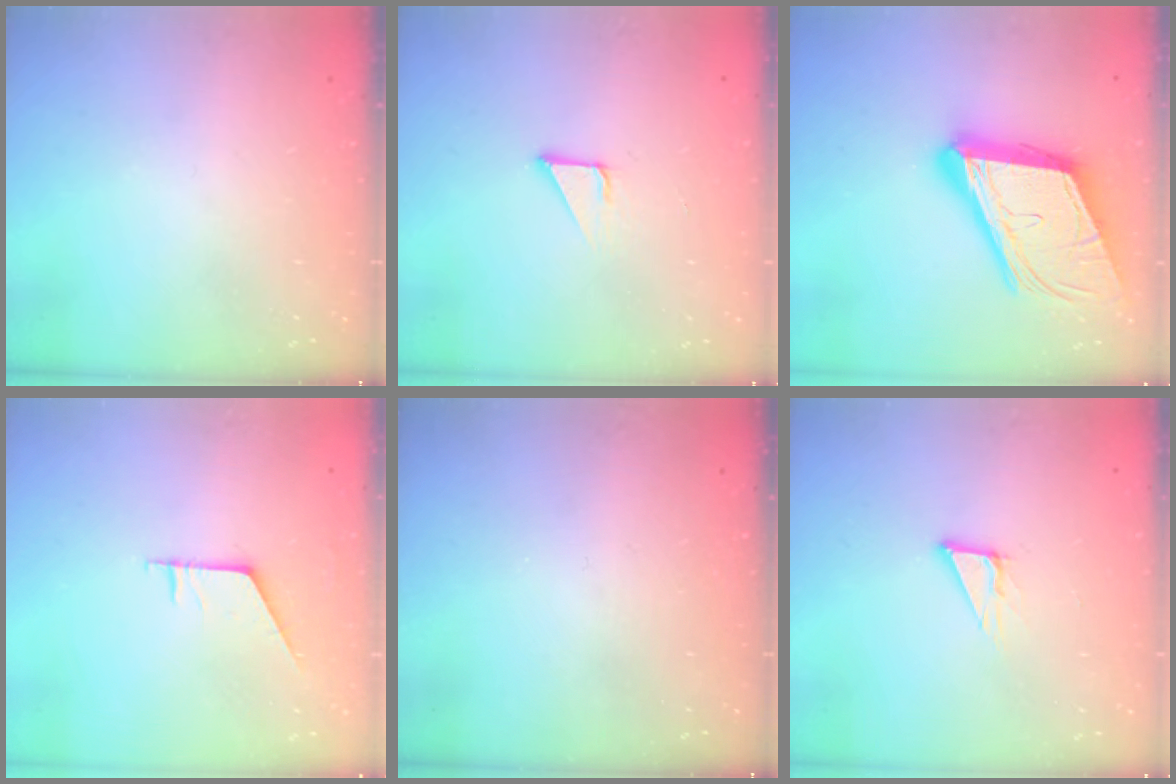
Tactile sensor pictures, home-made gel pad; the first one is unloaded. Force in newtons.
{"total": 2.1, "press": 2.1, "slide": 0.0}
{"total": 24.2, "press": 23.8, "slide": 4.4}
{"total": 4.4, "press": 4.4, "slide": 0.5}
{"total": 0.0}
{"total": 5.1, "press": 5.1, "slide": 0.5}